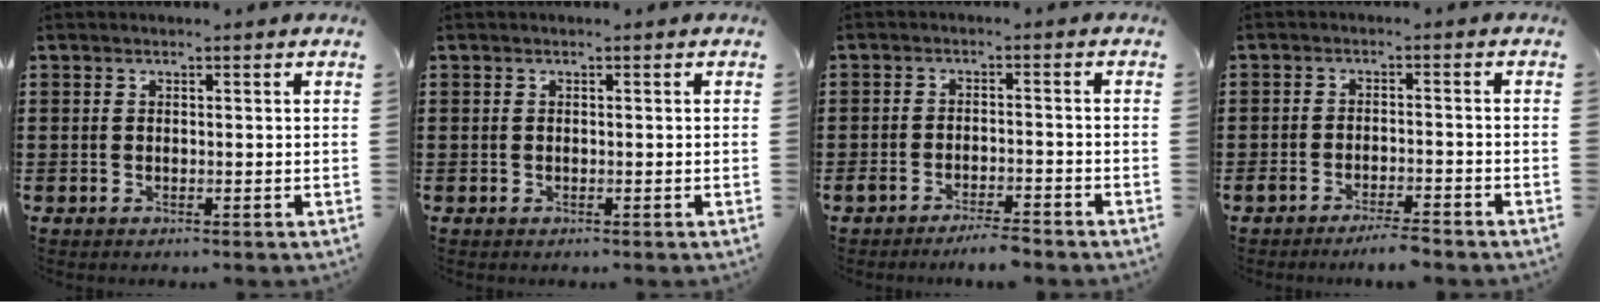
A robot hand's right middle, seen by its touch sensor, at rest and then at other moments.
{"total": 0.0}
{"total": 3.1, "force": [-2.9, 0.2, 1.2], "torque": [-0.020, 0.003, -0.057]}
{"total": 3.0, "force": [-2.8, 0.1, 1.2], "torque": [-0.019, 0.004, -0.054]}